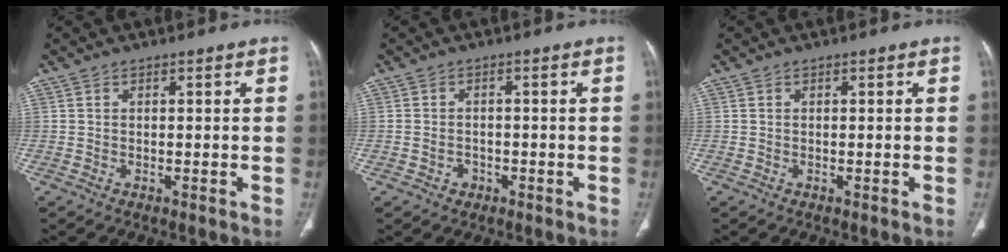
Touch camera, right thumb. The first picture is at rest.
{"total": 2.1, "force": [-0.9, 1.8, 0.6], "torque": [-0.005, 0.013, -0.010]}
{"total": 0.0}